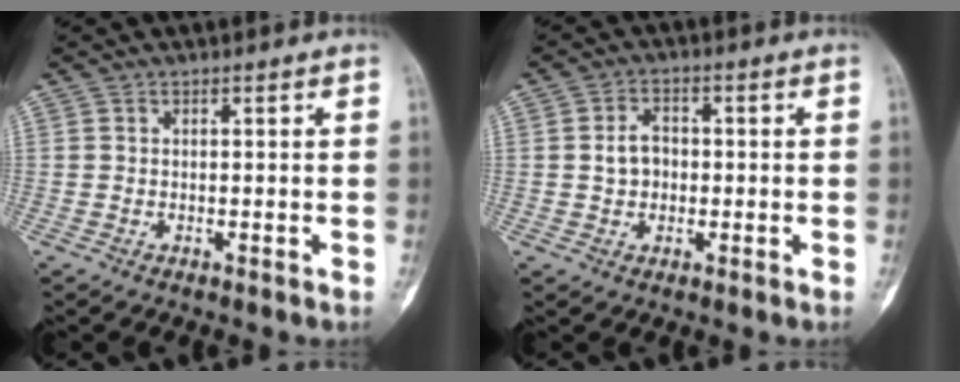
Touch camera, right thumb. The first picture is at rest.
{"total": 4.4, "force": [-0.1, 3.4, 2.8], "torque": [-0.037, 0.013, -0.007]}